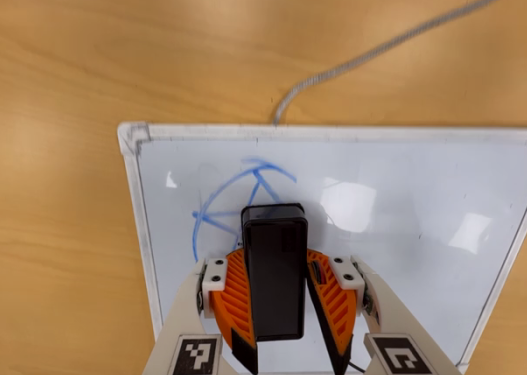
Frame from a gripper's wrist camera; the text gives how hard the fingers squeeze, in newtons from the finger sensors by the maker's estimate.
{"total": 11.8, "left": 13.7, "right": 9.8}